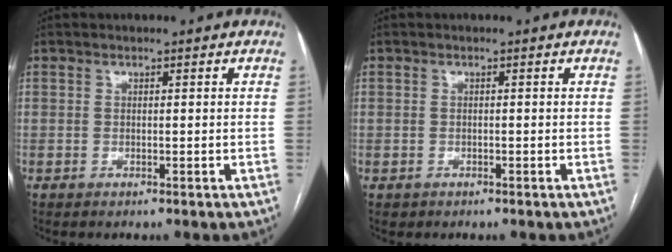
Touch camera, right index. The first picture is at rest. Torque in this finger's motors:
{"motor_torque": [-0.11, 0.05, -0.54, -0.08]}